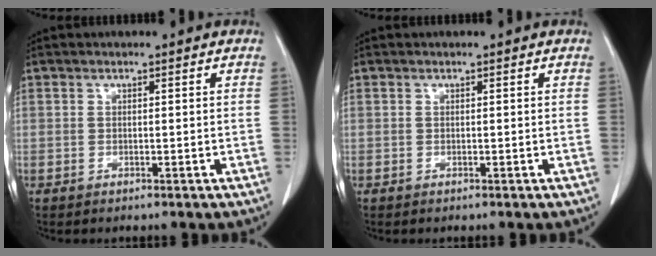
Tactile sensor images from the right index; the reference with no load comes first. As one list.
[{"total": 0.0}]